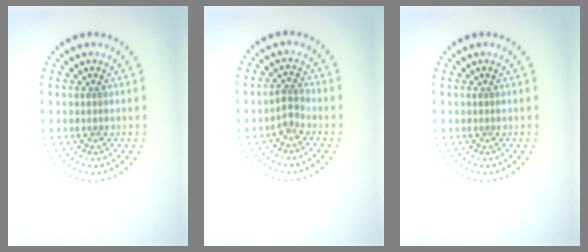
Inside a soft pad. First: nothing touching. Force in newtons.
{"total": 1.5, "press": 1.2, "slide": 0.9}
{"total": 0.0}